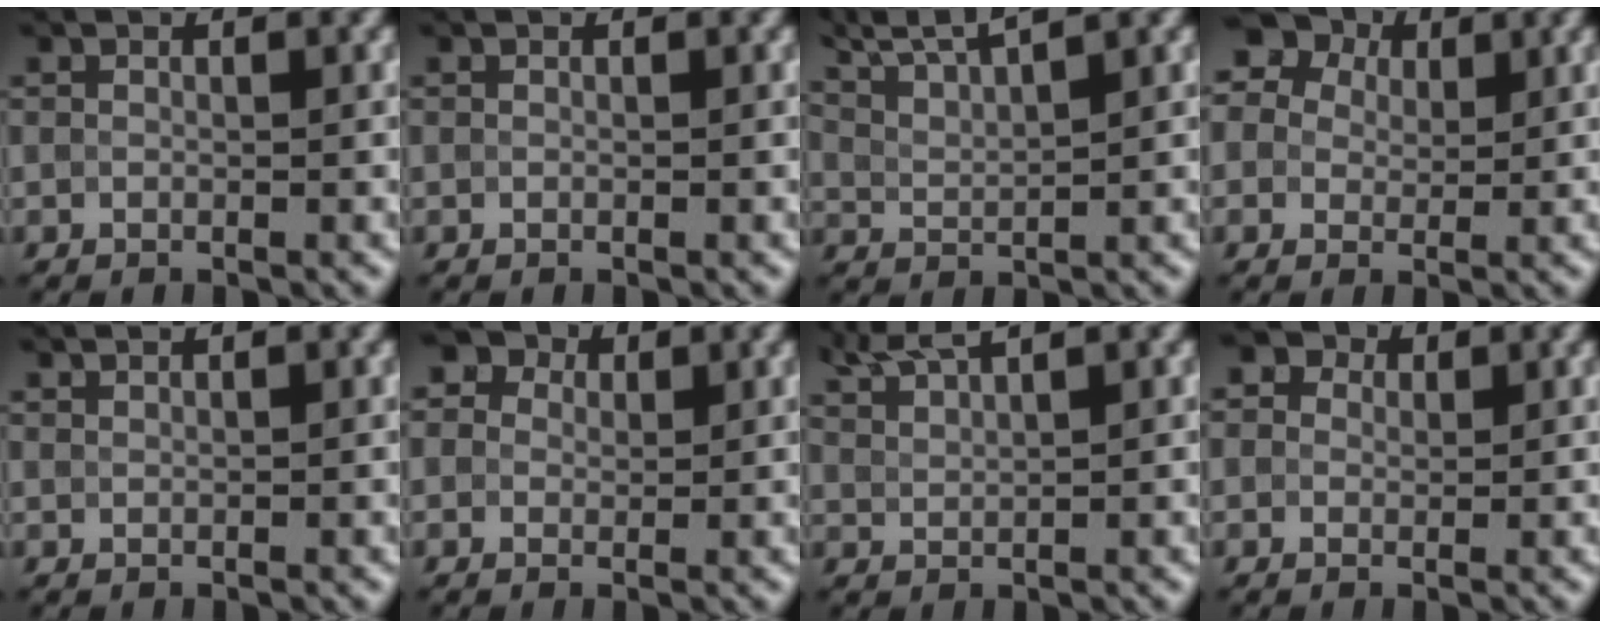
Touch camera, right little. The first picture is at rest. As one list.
[{"total": 0.0}, {"total": 6.7, "force": [5.6, 1.5, 3.3], "torque": [-0.058, 0.031, 0.068]}, {"total": 11.1, "force": [5.5, 8.0, 5.3], "torque": [-0.107, 0.044, 0.064]}, {"total": 0.7, "force": [0.6, 0.1, 0.2], "torque": [0.000, -0.003, 0.010]}, {"total": 5.6, "force": [3.0, 4.0, 2.5], "torque": [-0.035, 0.024, 0.013]}, {"total": 3.9, "force": [3.4, 0.5, 1.9], "torque": [-0.038, 0.014, 0.066]}, {"total": 4.9, "force": [2.7, 3.4, 2.3], "torque": [-0.034, 0.020, 0.009]}]